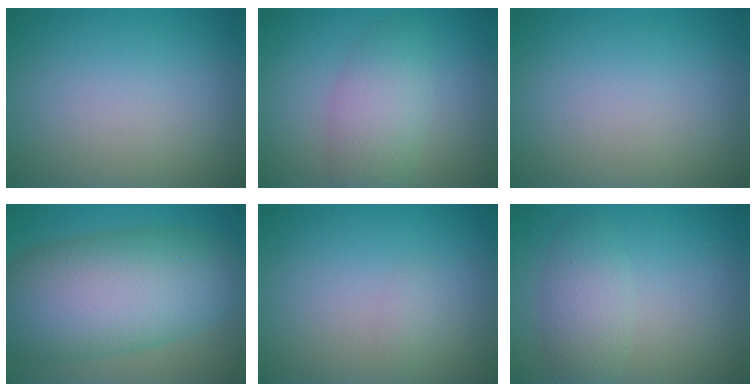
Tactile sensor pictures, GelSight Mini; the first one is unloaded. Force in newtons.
{"total": 3.8, "press": 3.8, "slide": 0.1}
{"total": 0.0}
{"total": 12.0, "press": 12.0, "slide": 0.4}
{"total": 0.6, "press": 0.6, "slide": 0.0}
{"total": 2.7, "press": 2.7, "slide": 0.1}